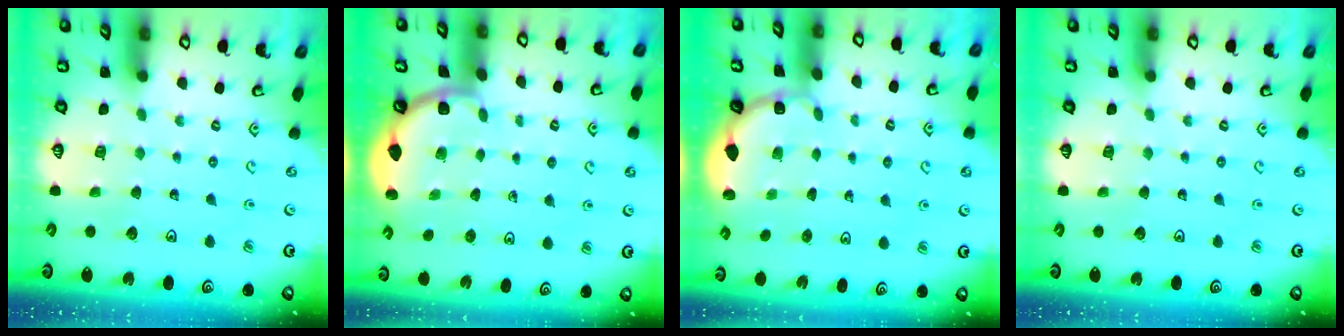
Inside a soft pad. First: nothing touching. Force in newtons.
{"total": 1.7, "press": 1.7, "slide": 0.1}
{"total": 1.9, "press": 1.8, "slide": 0.7}
{"total": 0.0}